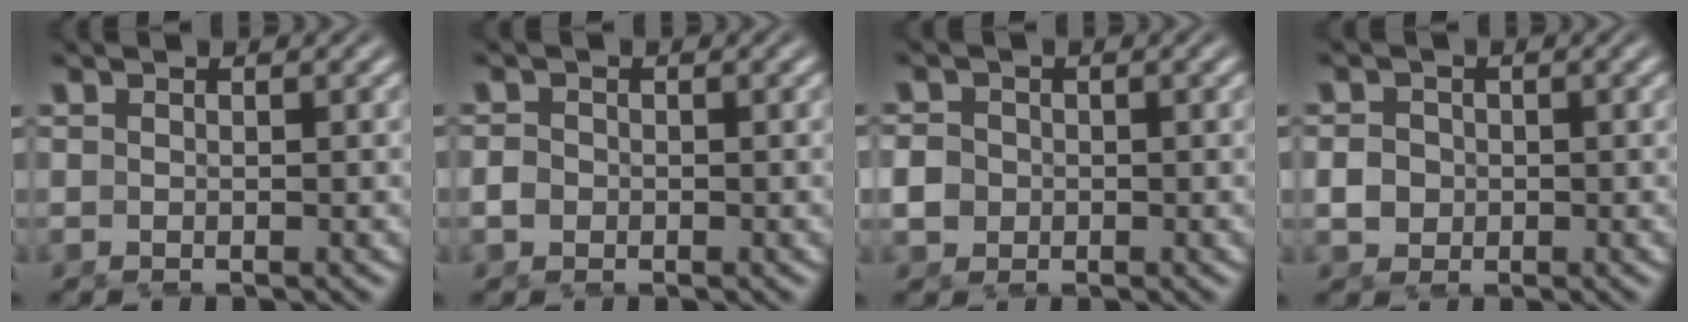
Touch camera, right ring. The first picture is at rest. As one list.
[{"total": 0.5, "force": [-0.4, 0.3, 0.2], "torque": [-0.011, -0.007, -0.005]}, {"total": 1.8, "force": [-0.2, 1.6, 0.7], "torque": [-0.023, -0.005, -0.002]}, {"total": 1.3, "force": [-0.1, 1.2, 0.4], "torque": [-0.013, -0.006, 0.003]}]